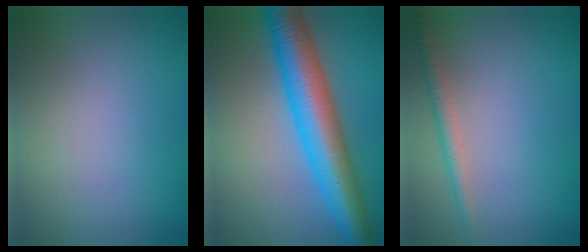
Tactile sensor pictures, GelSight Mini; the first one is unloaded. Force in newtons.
{"total": 9.1, "press": 9.1, "slide": 0.2}
{"total": 1.7, "press": 1.7, "slide": 0.1}